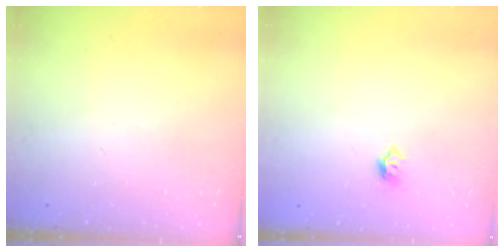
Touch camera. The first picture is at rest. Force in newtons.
{"total": 4.0, "press": 3.9, "slide": 0.7}